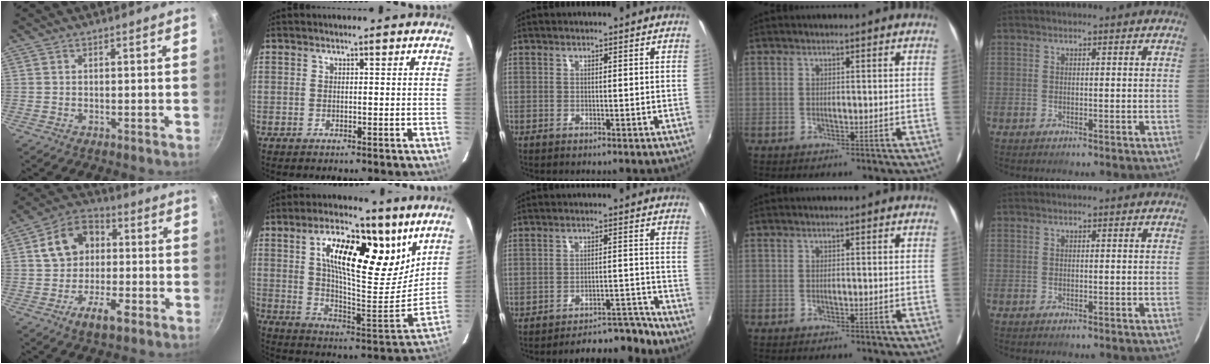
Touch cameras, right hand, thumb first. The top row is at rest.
{"thumb": {"total": 12.5, "force": [-1.9, 8.9, 8.5], "torque": [-0.113, 0.037, -0.048]}, "index": {"total": 21.6, "force": [11.0, 8.0, 16.8], "torque": [-0.267, 0.013, 0.183]}, "middle": {"total": 10.1, "force": [-9.8, 1.5, 2.0], "torque": [-0.036, 0.024, -0.124]}}